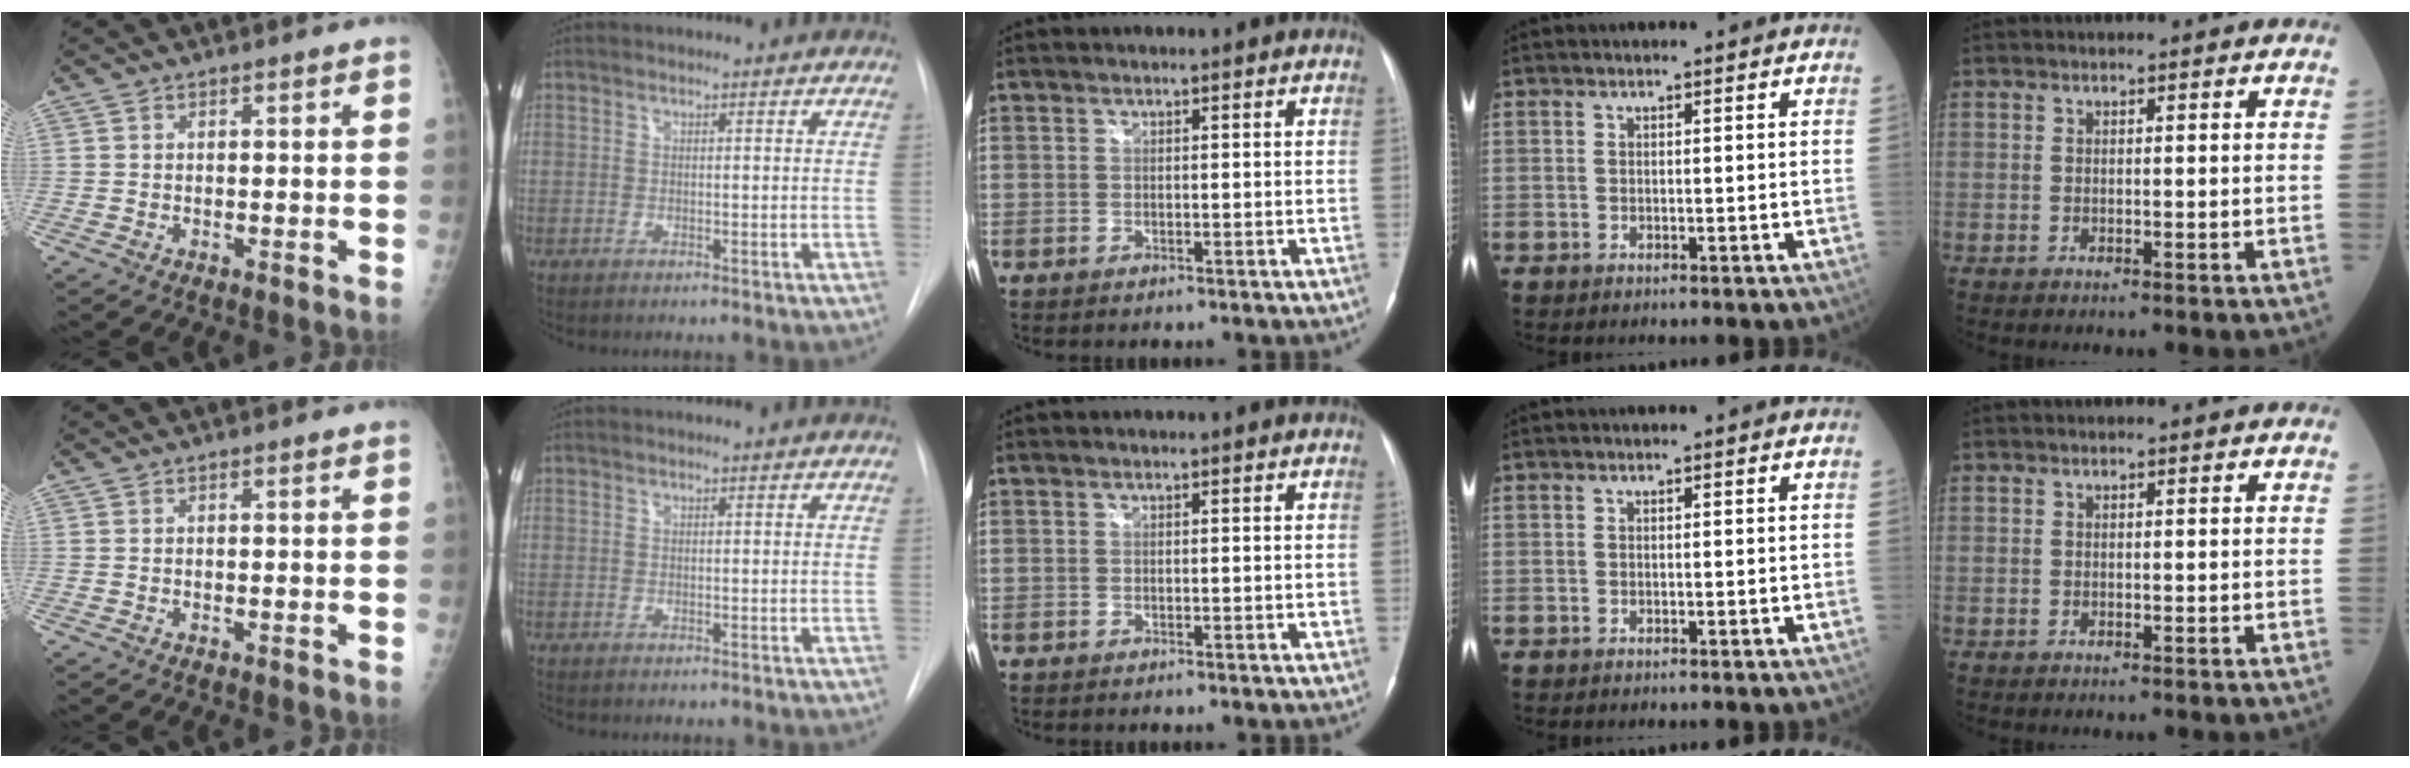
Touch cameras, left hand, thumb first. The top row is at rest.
{}